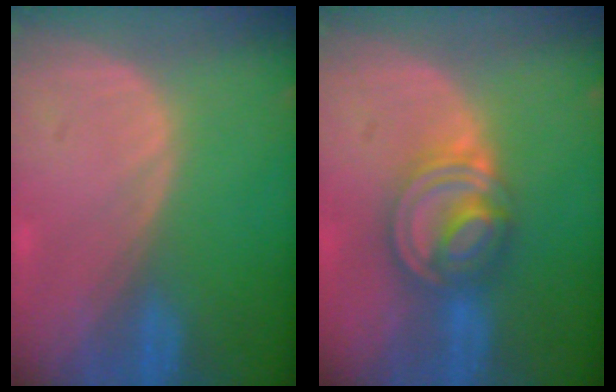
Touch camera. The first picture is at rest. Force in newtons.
{"total": 7.9, "press": 6.7, "slide": 4.0}